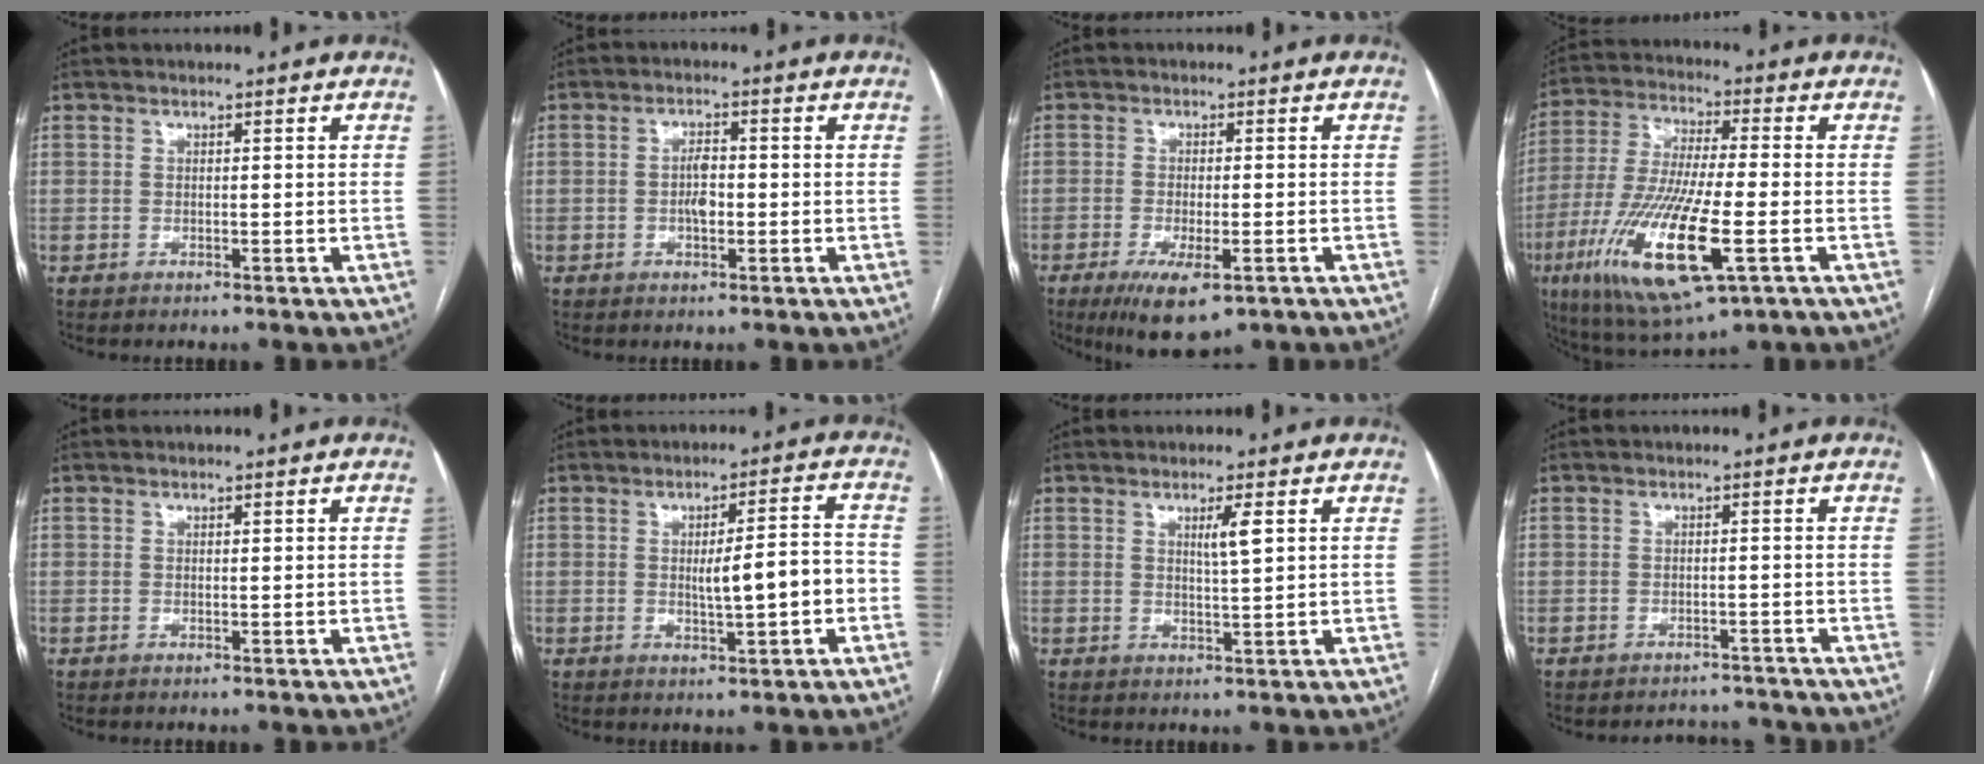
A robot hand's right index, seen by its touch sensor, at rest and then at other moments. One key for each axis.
{"total": 3.1, "fx": -0.5, "fy": 1.2, "fz": 2.8, "tx": -0.050, "ty": 0.004, "tz": -0.009}
{"total": 7.9, "fx": -4.3, "fy": 2.4, "fz": 6.2, "tx": -0.106, "ty": -0.018, "tz": -0.064}
{"total": 18.3, "fx": -6.5, "fy": 3.1, "fz": 16.9, "tx": -0.361, "ty": -0.037, "tz": -0.112}
{"total": 0.0}
{"total": 7.0, "fx": -1.1, "fy": 0.7, "fz": 6.9, "tx": -0.102, "ty": 0.011, "tz": -0.012}
{"total": 2.7, "fx": 1.1, "fy": -0.1, "fz": 2.5, "tx": -0.046, "ty": -0.004, "tz": 0.020}
{"total": 3.9, "fx": -3.7, "fy": 1.0, "fz": -0.8, "tx": 0.013, "ty": 0.007, "tz": -0.047}